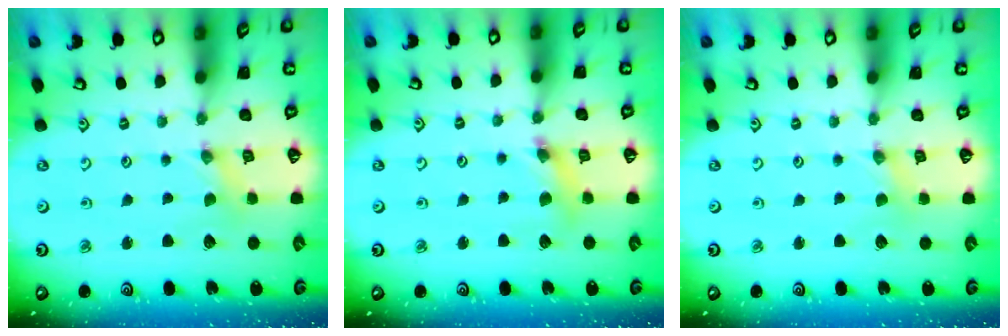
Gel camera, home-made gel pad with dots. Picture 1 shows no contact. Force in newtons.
{"total": 6.9, "press": 6.8, "slide": 0.8}
{"total": 0.9, "press": 0.8, "slide": 0.2}